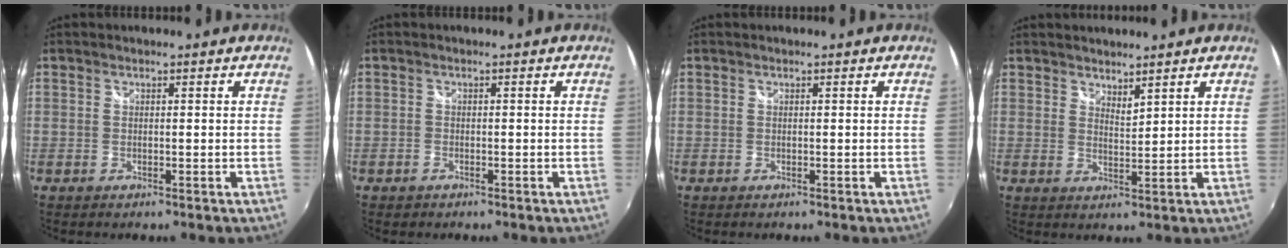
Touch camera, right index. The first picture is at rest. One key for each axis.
{"total": 1.3, "fx": -0.9, "fy": 0.9, "fz": 0.2, "tx": -0.007, "ty": 0.001, "tz": -0.013}
{"total": 0.0}
{"total": 2.6, "fx": 2.4, "fy": 0.5, "fz": 0.9, "tx": -0.013, "ty": 0.000, "tz": 0.041}